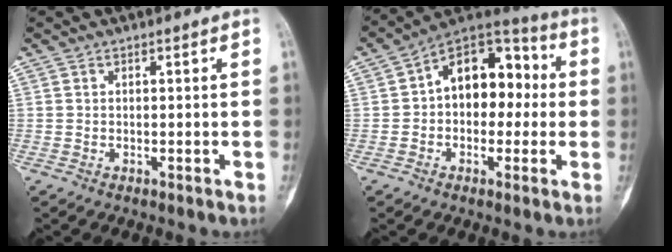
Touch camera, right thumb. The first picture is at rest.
{"total": 14.7, "force": [0.9, 9.8, 11.0], "torque": [-0.114, 0.046, -0.001]}